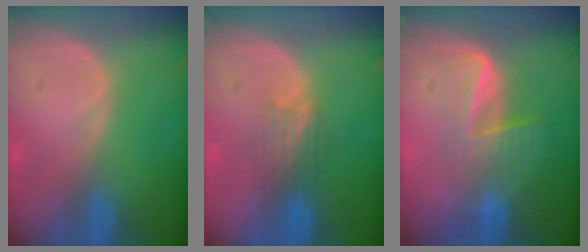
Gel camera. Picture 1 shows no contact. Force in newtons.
{"total": 3.3, "press": 3.2, "slide": 0.8}
{"total": 6.8, "press": 5.7, "slide": 3.8}